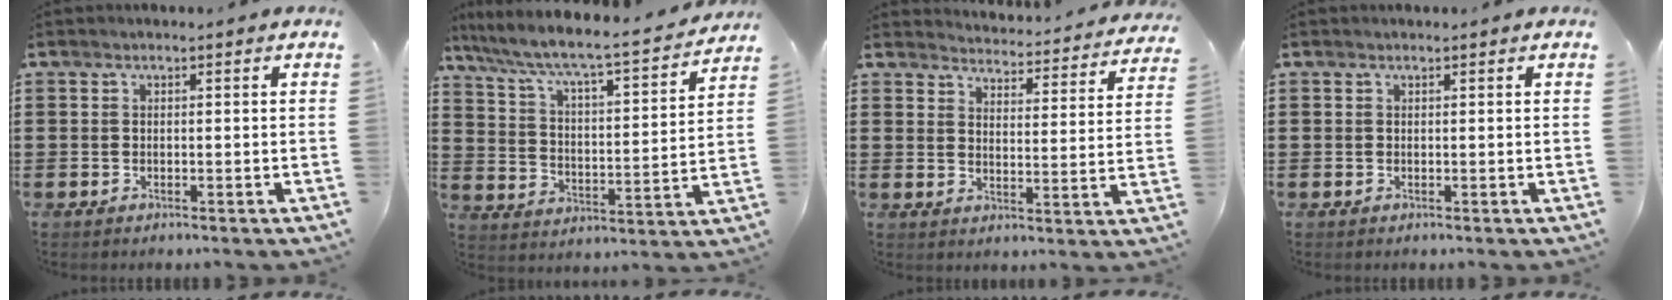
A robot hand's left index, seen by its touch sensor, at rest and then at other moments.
{"total": 5.2, "force": [4.5, 0.0, 2.7], "torque": [-0.075, -0.043, 0.064]}
{"total": 3.7, "force": [3.7, -0.4, 0.0], "torque": [-0.014, -0.039, 0.057]}
{"total": 0.0}